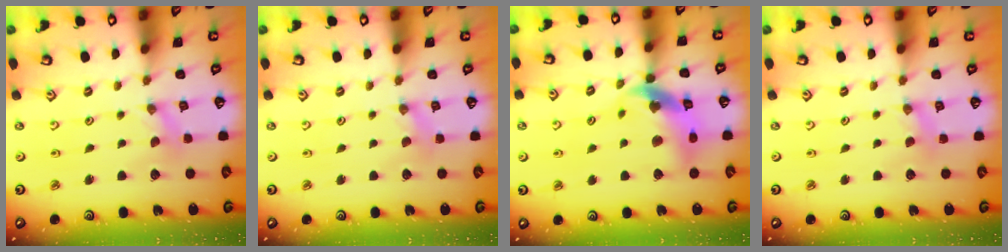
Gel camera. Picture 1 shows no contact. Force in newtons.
{"total": 1.1, "press": 1.1, "slide": 0.2}
{"total": 14.2, "press": 14.1, "slide": 1.6}
{"total": 1.3, "press": 1.2, "slide": 0.2}